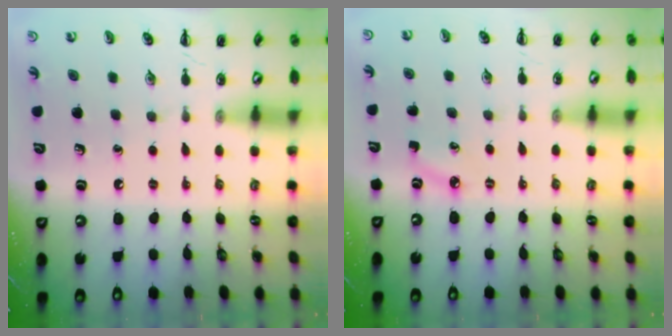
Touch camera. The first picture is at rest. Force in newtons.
{"total": 2.8, "press": 2.7, "slide": 0.7}